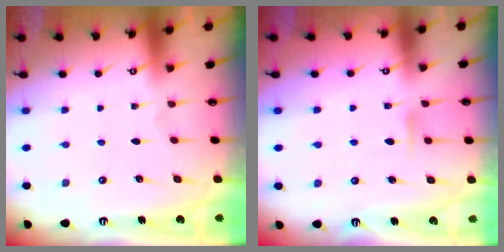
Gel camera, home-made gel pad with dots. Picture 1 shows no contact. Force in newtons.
{"total": 5.4, "press": 5.4, "slide": 0.7}